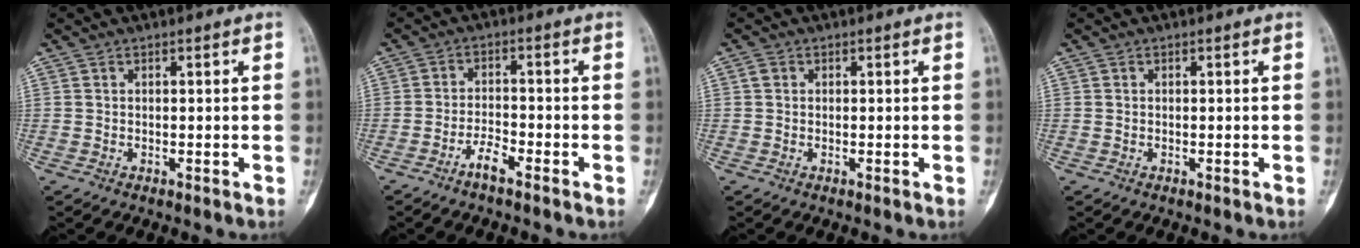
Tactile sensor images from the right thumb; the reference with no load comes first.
{"total": 3.9, "force": [-2.9, 0.8, 2.5], "torque": [-0.048, 0.019, -0.058]}
{"total": 1.1, "force": [0.4, 0.9, 0.5], "torque": [-0.006, 0.003, 0.006]}
{"total": 0.0}